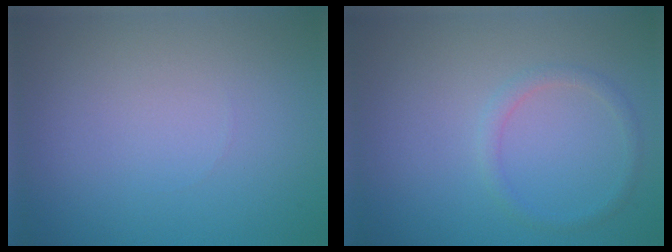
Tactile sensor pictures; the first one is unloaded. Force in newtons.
{"total": 1.3, "press": 1.3, "slide": 0.1}